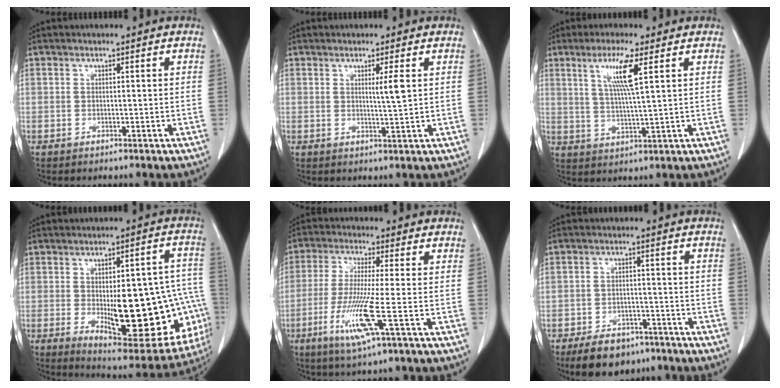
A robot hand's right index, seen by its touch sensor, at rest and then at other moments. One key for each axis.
{"total": 2.8, "fx": 0.8, "fy": -0.4, "fz": 2.7, "tx": -0.047, "ty": -0.007, "tz": 0.013}
{"total": 7.2, "fx": 2.9, "fy": -0.3, "fz": 6.6, "tx": -0.127, "ty": -0.003, "tz": 0.058}
{"total": 24.2, "fx": -4.3, "fy": 7.8, "fz": 22.5, "tx": -0.226, "ty": 0.013, "tz": -0.029}
{"total": 9.7, "fx": -3.4, "fy": -0.6, "fz": 9.0, "tx": -0.189, "ty": -0.027, "tz": -0.071}
{"total": 8.4, "fx": -6.2, "fy": 4.5, "fz": 3.3, "tx": -0.056, "ty": 0.002, "tz": -0.095}